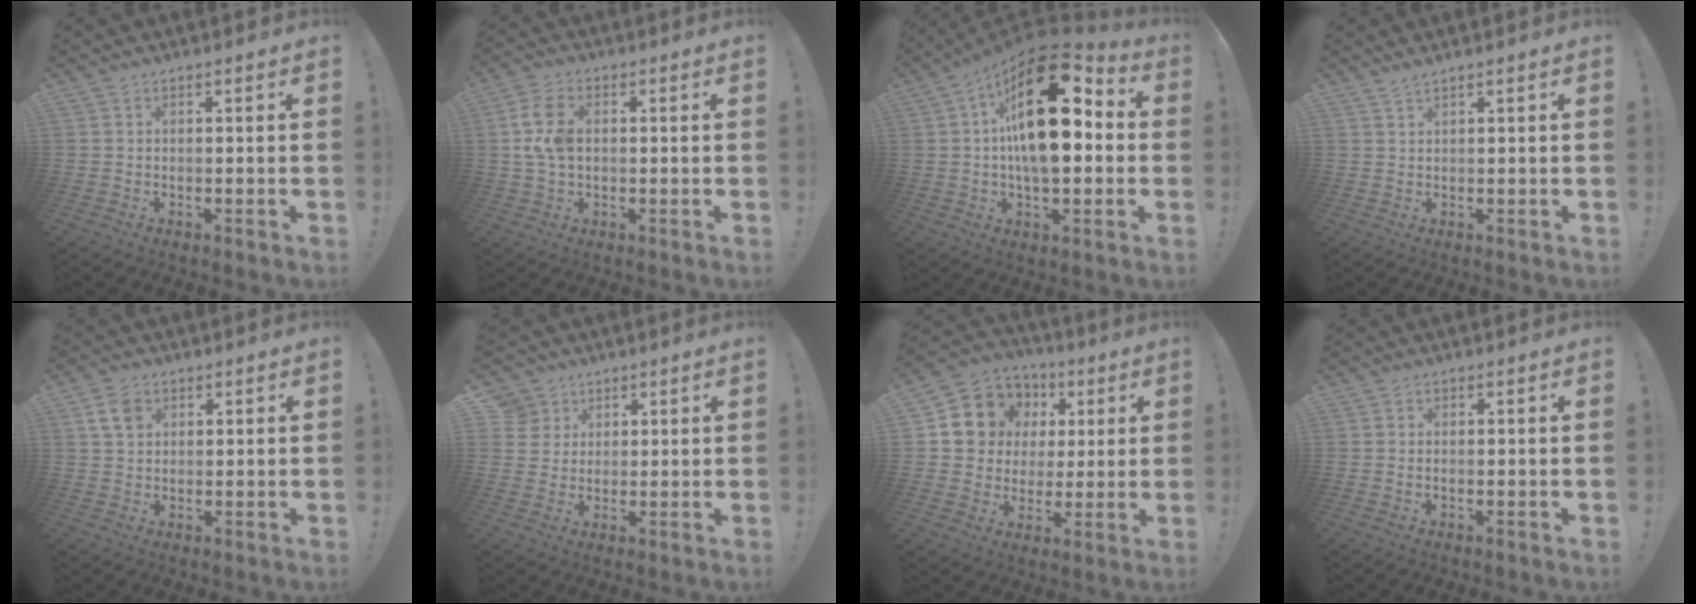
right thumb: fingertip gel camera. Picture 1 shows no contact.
{"total": 9.2, "force": [0.7, 6.1, 6.9], "torque": [-0.134, 0.003, 0.015]}
{"total": 24.6, "force": [4.7, 12.2, 20.8], "torque": [-0.321, -0.020, 0.080]}
{"total": 1.4, "force": [1.2, -0.1, 0.7], "torque": [-0.018, -0.004, 0.022]}
{"total": 5.9, "force": [2.3, 4.2, 3.5], "torque": [-0.057, 0.005, 0.047]}
{"total": 5.5, "force": [2.8, 4.7, 0.5], "torque": [-0.010, -0.019, 0.056]}
{"total": 12.1, "force": [3.8, 11.0, 3.2], "torque": [-0.049, -0.017, 0.093]}
{"total": 0.6, "force": [0.1, 0.0, 0.6], "torque": [-0.004, -0.003, 0.000]}